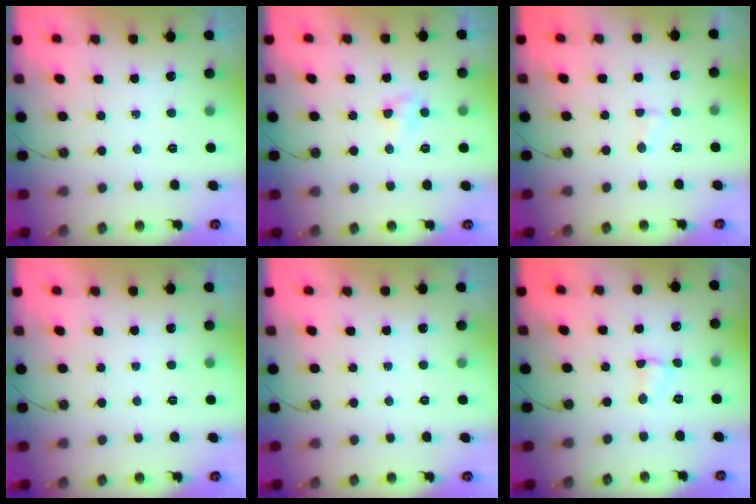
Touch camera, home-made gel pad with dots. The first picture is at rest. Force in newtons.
{"total": 3.6, "press": 3.5, "slide": 0.6}
{"total": 2.3, "press": 2.3, "slide": 0.2}
{"total": 0.0}
{"total": 0.0}
{"total": 2.2, "press": 2.2, "slide": 0.4}